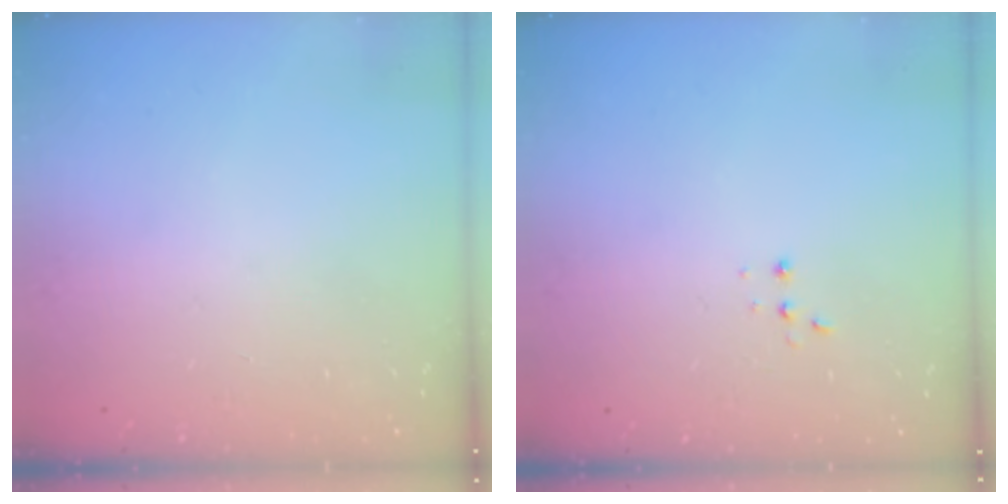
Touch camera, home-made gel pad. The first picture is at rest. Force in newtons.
{"total": 2.7, "press": 2.7, "slide": 0.5}